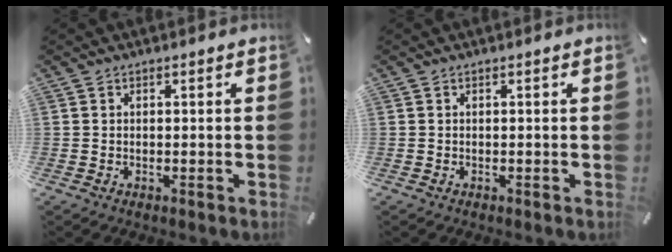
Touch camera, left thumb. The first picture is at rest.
{"total": 0.0}